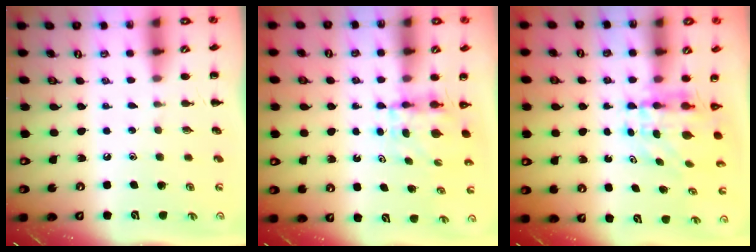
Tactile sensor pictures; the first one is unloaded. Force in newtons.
{"total": 3.9, "press": 3.9, "slide": 0.3}
{"total": 5.9, "press": 5.7, "slide": 1.3}